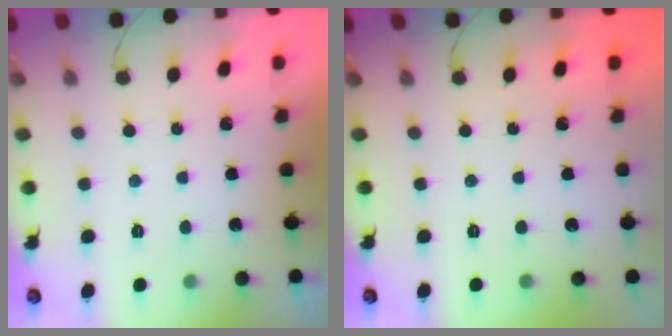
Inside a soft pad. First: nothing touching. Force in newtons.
{"total": 0.0}